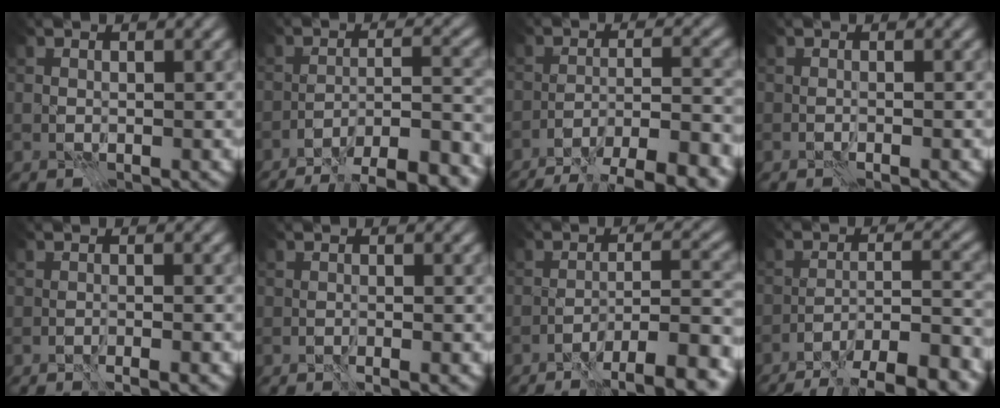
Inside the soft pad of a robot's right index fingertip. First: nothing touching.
{"total": 11.4, "force": [-10.0, 1.9, 5.2], "torque": [-0.059, 0.001, -0.130]}
{"total": 10.5, "force": [-8.9, 1.7, 5.4], "torque": [-0.068, -0.002, -0.122]}
{"total": 0.7, "force": [-0.5, -0.4, 0.1], "torque": [0.001, 0.001, -0.010]}
{"total": 1.6, "force": [-1.4, -0.3, 0.7], "torque": [-0.008, 0.005, -0.027]}
{"total": 0.9, "force": [-0.8, -0.4, 0.3], "torque": [-0.003, 0.001, -0.015]}
{"total": 7.9, "force": [-5.9, 1.0, 5.2], "torque": [-0.059, 0.017, -0.087]}
{"total": 11.6, "force": [-9.8, 2.0, 5.8], "torque": [-0.074, -0.004, -0.132]}